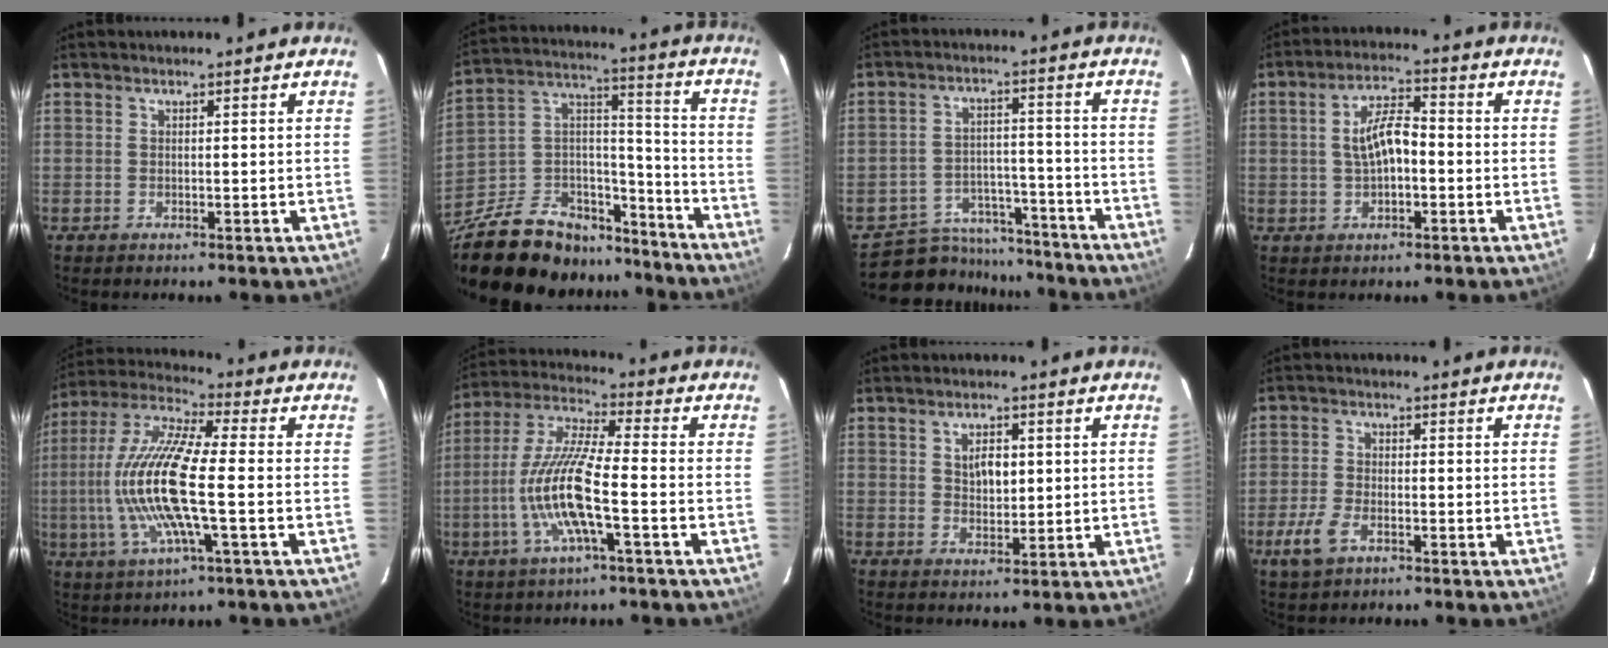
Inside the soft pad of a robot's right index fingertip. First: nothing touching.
{"total": 27.9, "force": [-20.6, 13.7, 12.9], "torque": [-0.281, 0.046, -0.309]}
{"total": 13.2, "force": [-11.5, 6.2, 2.0], "torque": [-0.056, 0.035, -0.159]}
{"total": 6.9, "force": [-0.6, 3.2, 6.1], "torque": [-0.118, 0.016, -0.005]}
{"total": 16.7, "force": [-1.9, 2.9, 16.3], "torque": [-0.326, -0.002, -0.043]}
{"total": 13.2, "force": [-3.7, 1.6, 12.6], "torque": [-0.261, -0.002, -0.073]}
{"total": 4.2, "force": [1.1, 2.6, 3.1], "torque": [-0.049, 0.007, 0.021]}
{"total": 5.8, "force": [-3.1, 2.9, 3.9], "torque": [-0.100, -0.004, -0.058]}